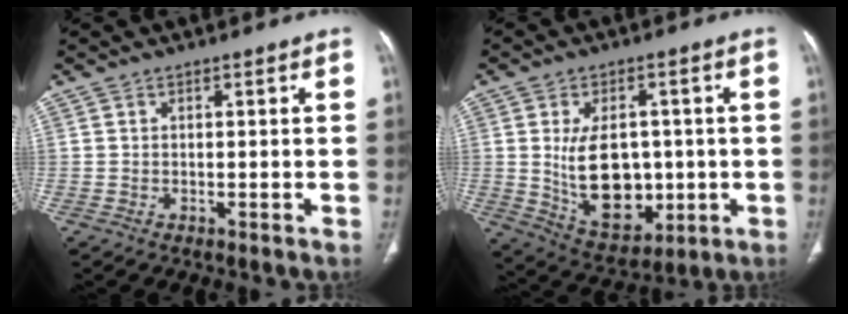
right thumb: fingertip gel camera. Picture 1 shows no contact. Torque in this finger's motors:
{"motor_torque": [-0.46, 1.10, 0.80, 0.74, 0.37]}